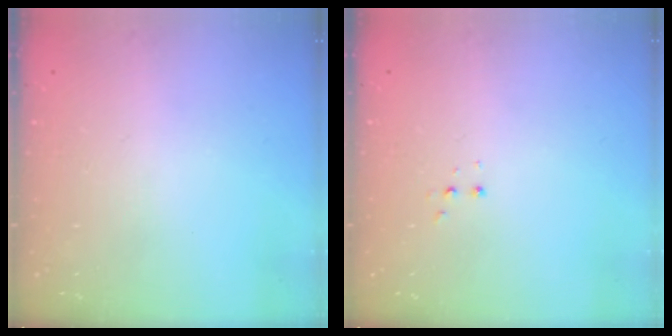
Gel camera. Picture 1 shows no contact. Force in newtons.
{"total": 2.8, "press": 2.8, "slide": 0.5}